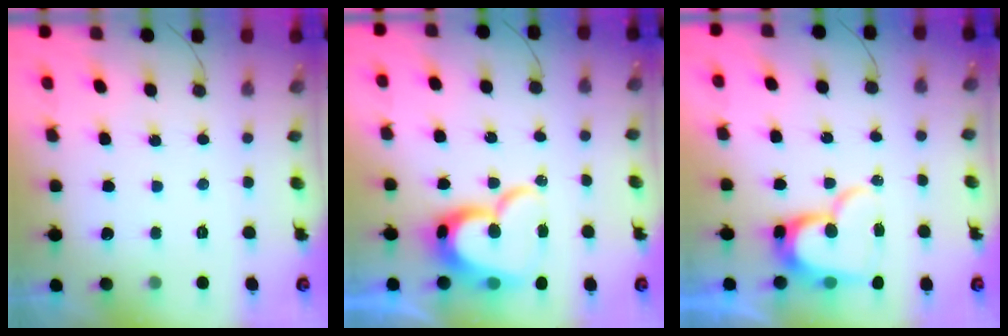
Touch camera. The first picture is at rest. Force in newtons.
{"total": 17.2, "press": 17.1, "slide": 1.2}
{"total": 14.0, "press": 13.9, "slide": 1.5}